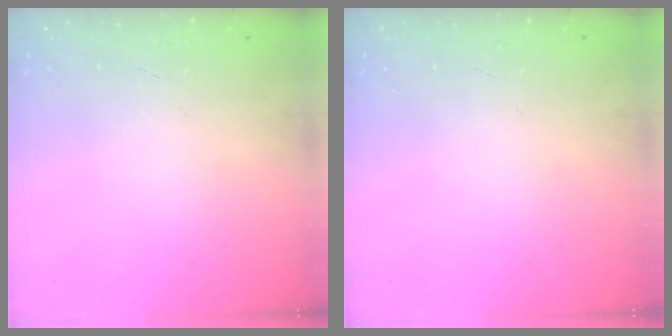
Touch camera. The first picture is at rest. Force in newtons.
{"total": 0.0}